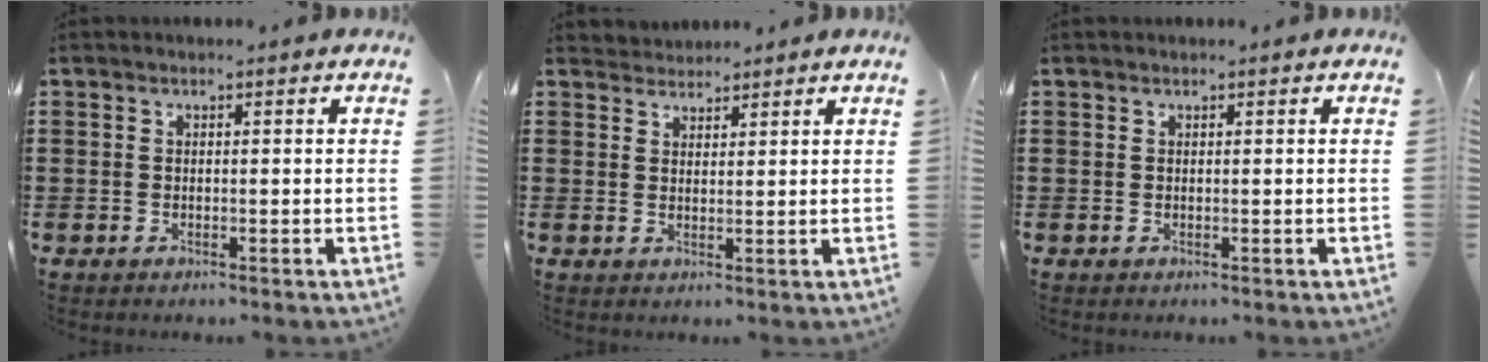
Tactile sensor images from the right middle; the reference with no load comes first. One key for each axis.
{"total": 2.2, "fx": 2.2, "fy": 0.3, "fz": -0.5, "tx": 0.003, "ty": 0.002, "tz": 0.043}
{"total": 0.0}